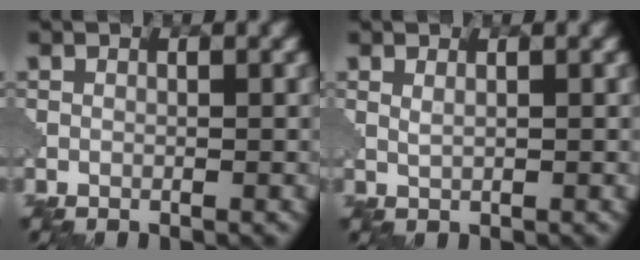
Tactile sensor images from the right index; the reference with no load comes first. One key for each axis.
{"total": 0.9, "fx": 0.5, "fy": 0.2, "fz": 0.7, "tx": -0.015, "ty": 0.000, "tz": 0.007}